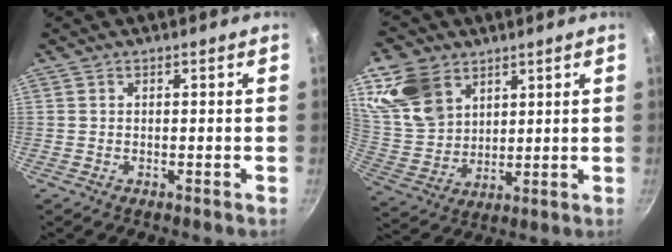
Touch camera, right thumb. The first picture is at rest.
{"total": 13.7, "force": [7.1, 9.8, 6.5], "torque": [-0.106, -0.025, 0.150]}